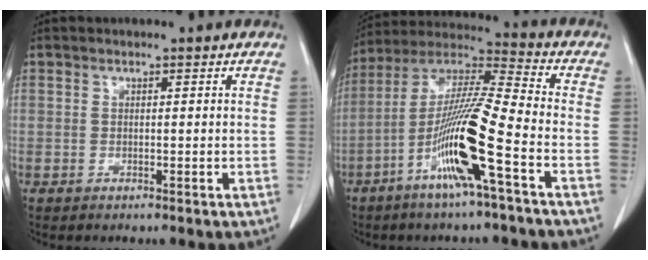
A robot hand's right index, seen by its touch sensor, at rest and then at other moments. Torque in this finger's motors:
{"motor_torque": [2.14, 0.00, 0.94, 0.21]}